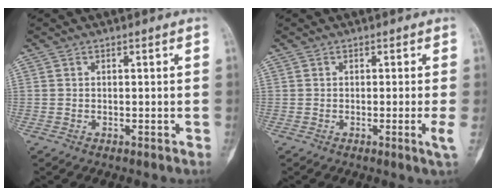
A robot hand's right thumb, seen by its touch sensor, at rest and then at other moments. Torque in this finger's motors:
{"motor_torque": [-0.04, -0.29, 0.28, -0.02, -0.07]}